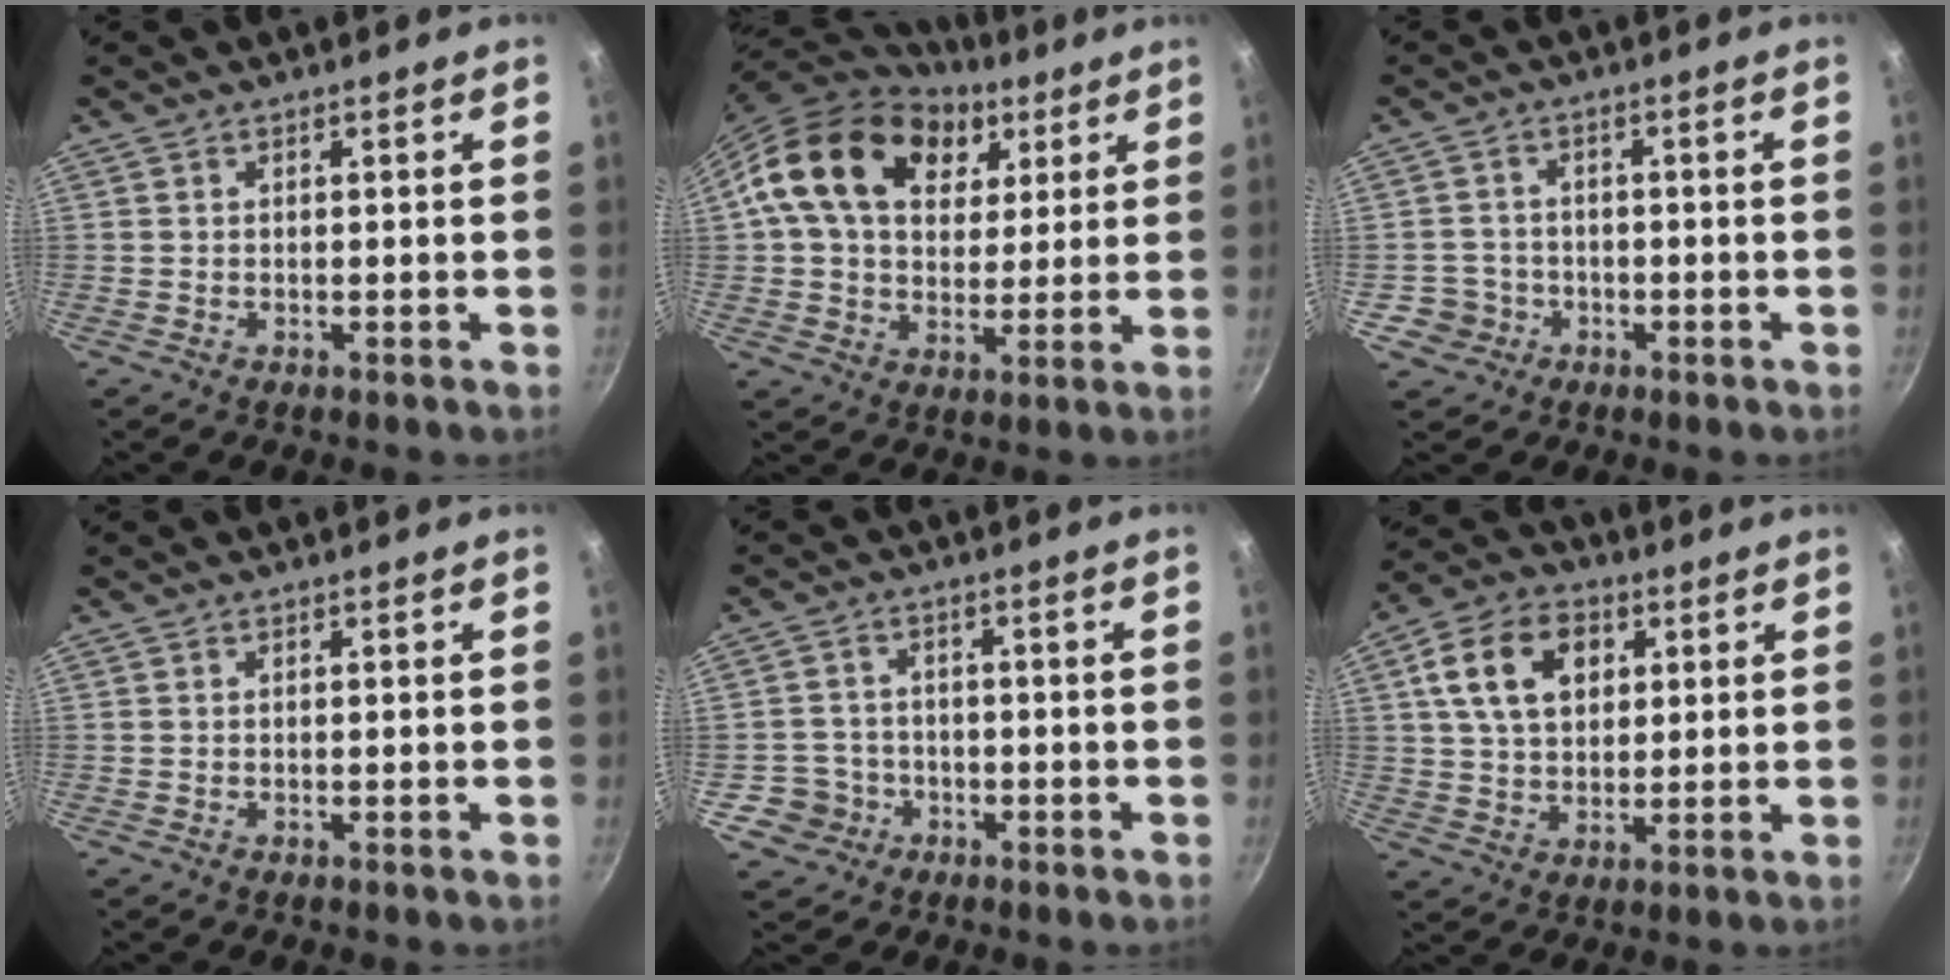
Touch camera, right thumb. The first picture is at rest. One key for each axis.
{"total": 21.0, "fx": 7.8, "fy": 14.8, "fz": 12.7, "tx": -0.203, "ty": 0.000, "tz": 0.126}
{"total": 4.7, "fx": -1.7, "fy": 4.4, "fz": 0.4, "tx": 0.013, "ty": 0.026, "tz": -0.026}
{"total": 0.0}
{"total": 5.5, "fx": -2.1, "fy": 5.1, "fz": 0.4, "tx": 0.016, "ty": 0.031, "tz": -0.035}
{"total": 12.9, "fx": 4.0, "fy": 9.0, "fz": 8.3, "tx": -0.128, "ty": 0.005, "tz": 0.062}